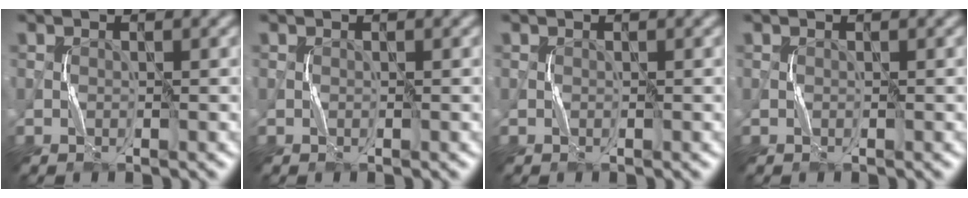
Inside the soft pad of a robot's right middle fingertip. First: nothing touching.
{"total": 0.0}
{"total": 0.0}
{"total": 0.0}